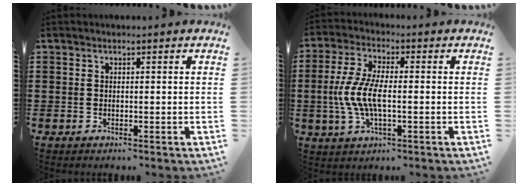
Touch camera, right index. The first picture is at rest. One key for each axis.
{"total": 7.3, "fx": -1.1, "fy": 2.8, "fz": 6.6, "tx": -0.158, "ty": -0.006, "tz": -0.031}